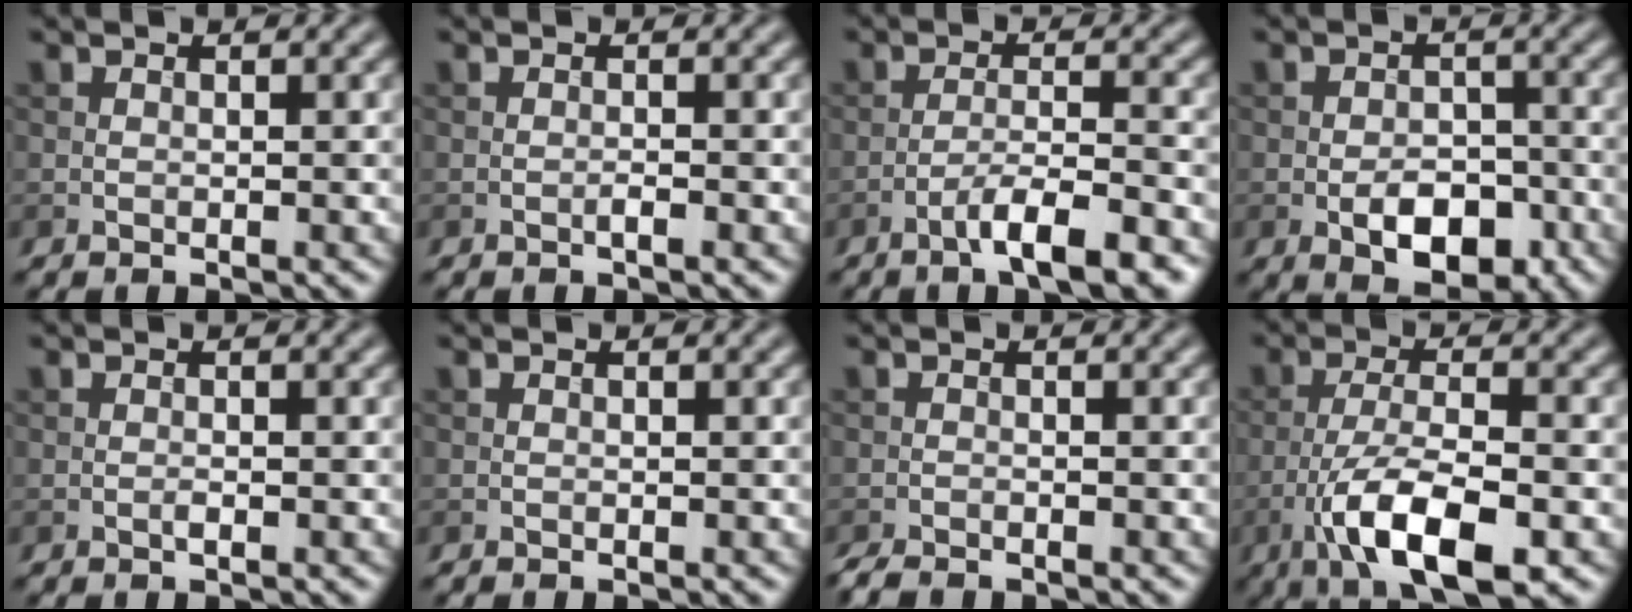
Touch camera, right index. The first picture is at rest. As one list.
[{"total": 0.7, "force": [-0.4, 0.1, 0.6], "torque": [-0.013, 0.001, -0.008]}, {"total": 5.4, "force": [-3.4, 0.8, 4.1], "torque": [-0.067, 0.006, -0.059]}, {"total": 5.6, "force": [-2.3, 3.1, 4.0], "torque": [-0.058, -0.003, -0.037]}, {"total": 0.6, "force": [-0.3, 0.1, 0.5], "torque": [-0.011, -0.001, -0.006]}, {"total": 0.0}, {"total": 1.6, "force": [-1.5, 0.3, 0.7], "torque": [-0.014, -0.006, -0.030]}, {"total": 9.0, "force": [-4.3, 2.9, 7.3], "torque": [-0.133, -0.003, -0.078]}]